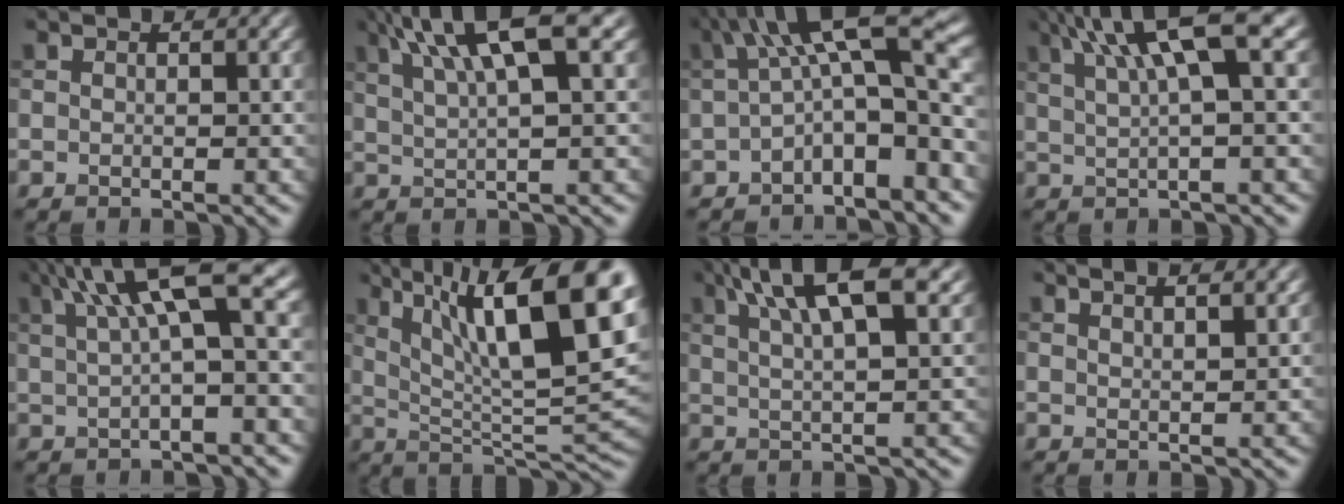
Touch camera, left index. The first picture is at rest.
{"total": 8.3, "force": [4.1, 2.0, 6.9], "torque": [-0.113, 0.018, 0.071]}
{"total": 9.7, "force": [0.3, 2.9, 9.2], "torque": [-0.137, 0.021, -0.012]}
{"total": 8.0, "force": [3.6, 1.8, 6.9], "torque": [-0.111, 0.023, 0.063]}
{"total": 8.3, "force": [2.9, 2.0, 7.5], "torque": [-0.118, 0.022, 0.045]}
{"total": 14.8, "force": [5.4, 4.3, 13.1], "torque": [-0.209, 0.002, 0.094]}
{"total": 9.6, "force": [5.0, 2.8, 7.7], "torque": [-0.109, 0.029, 0.057]}
{"total": 3.1, "force": [2.1, 1.0, 2.0], "torque": [0.002, 0.013, 0.004]}